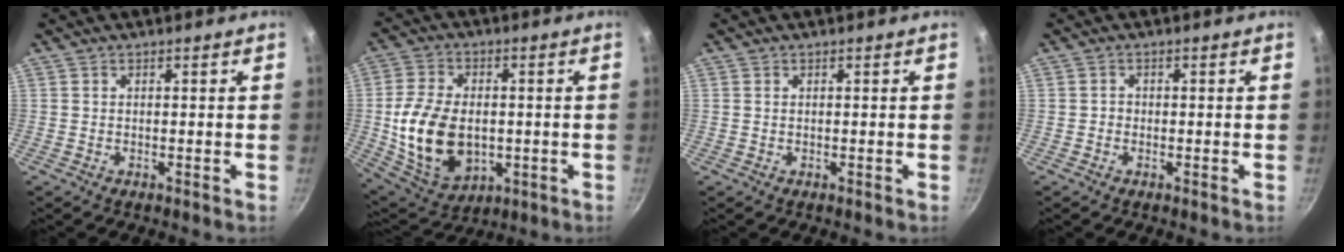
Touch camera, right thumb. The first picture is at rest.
{"total": 16.9, "force": [-1.5, 11.2, 12.5], "torque": [-0.220, -0.004, -0.011]}
{"total": 0.0}
{"total": 0.8, "force": [-0.3, 0.7, 0.2], "torque": [-0.002, 0.002, -0.008]}